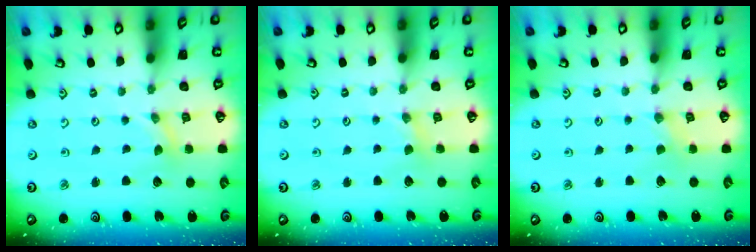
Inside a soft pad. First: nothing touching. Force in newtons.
{"total": 1.1, "press": 1.1, "slide": 0.2}
{"total": 0.0}